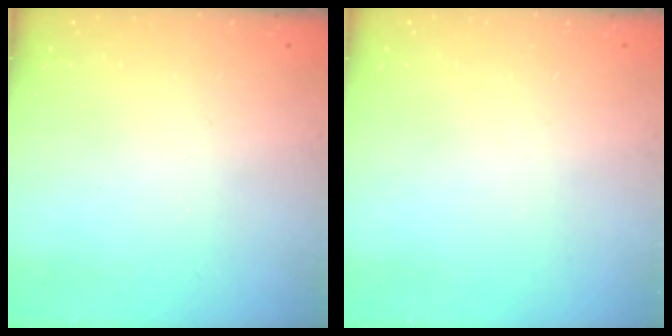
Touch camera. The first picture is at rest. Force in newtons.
{"total": 0.0}